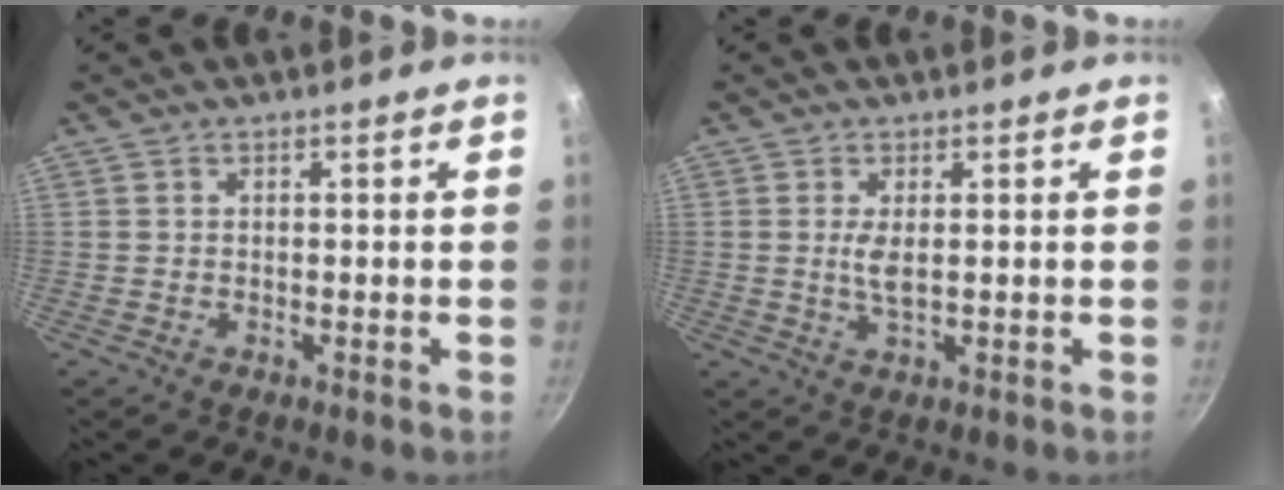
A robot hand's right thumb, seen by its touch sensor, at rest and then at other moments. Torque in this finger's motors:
{"motor_torque": [0.88, 0.49, 0.28, -0.23, -0.01]}